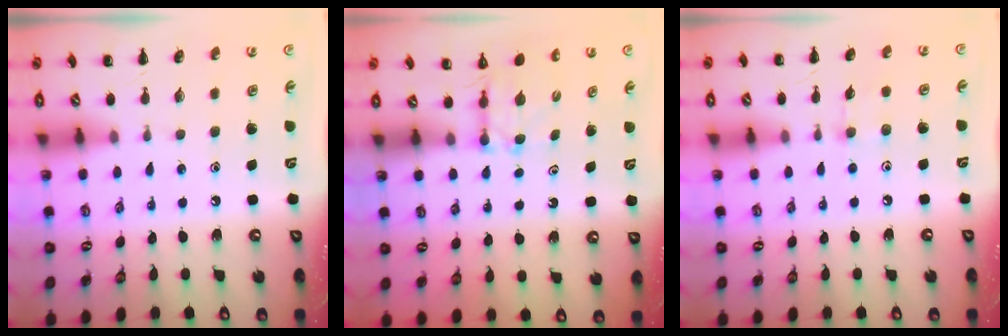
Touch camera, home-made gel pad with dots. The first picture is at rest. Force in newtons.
{"total": 2.8, "press": 2.6, "slide": 1.1}
{"total": 3.6, "press": 3.4, "slide": 1.3}